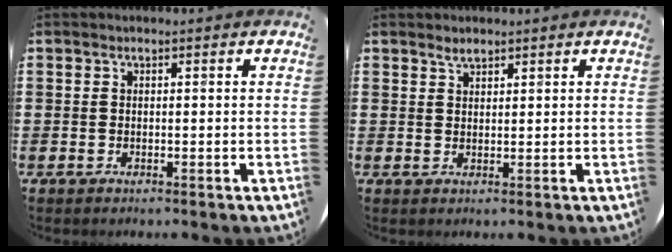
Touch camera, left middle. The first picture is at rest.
{"total": 1.4, "force": [1.3, 0.3, 0.3], "torque": [-0.007, 0.003, 0.023]}